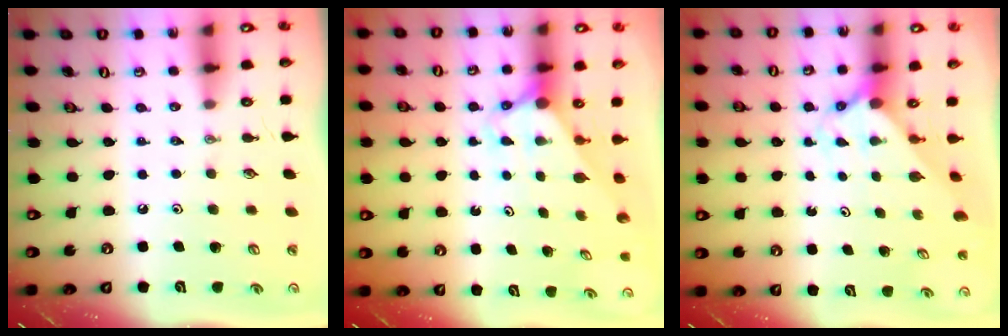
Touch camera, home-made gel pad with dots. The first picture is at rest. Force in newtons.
{"total": 2.9, "press": 2.9, "slide": 0.1}
{"total": 1.7, "press": 1.7, "slide": 0.2}